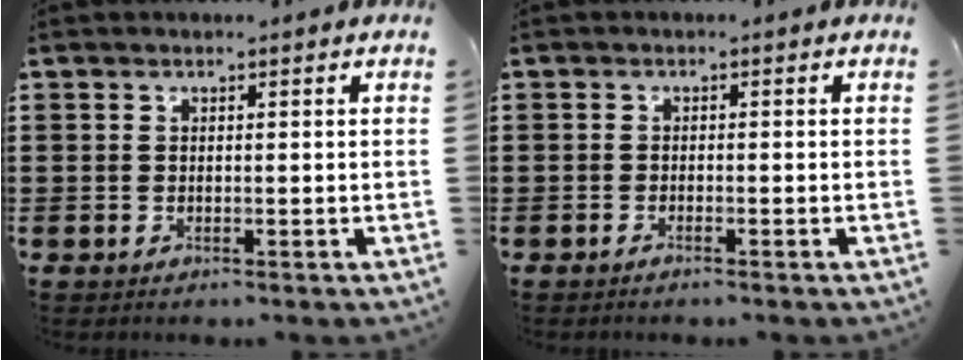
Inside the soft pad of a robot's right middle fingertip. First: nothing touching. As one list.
[{"total": 0.7, "force": [-0.6, 0.0, 0.4], "torque": [-0.008, -0.001, -0.011]}]